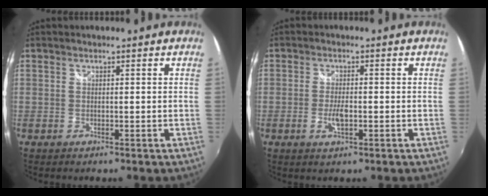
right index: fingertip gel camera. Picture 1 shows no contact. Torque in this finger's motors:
{"motor_torque": [0.91, 0.84, 0.05, 0.03]}